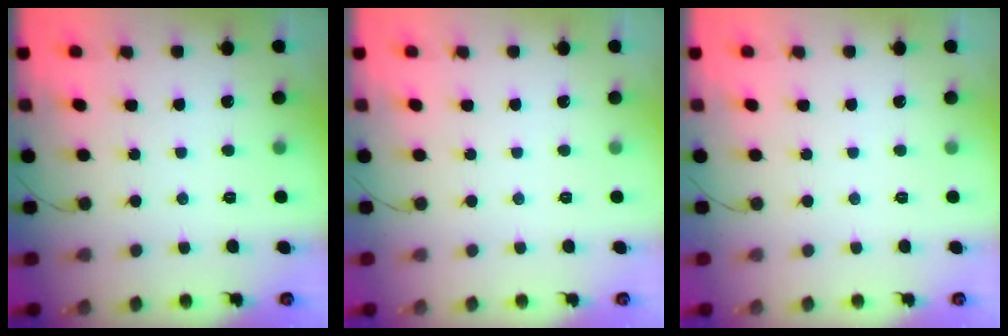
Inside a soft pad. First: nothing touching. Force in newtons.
{"total": 0.0}
{"total": 0.0}